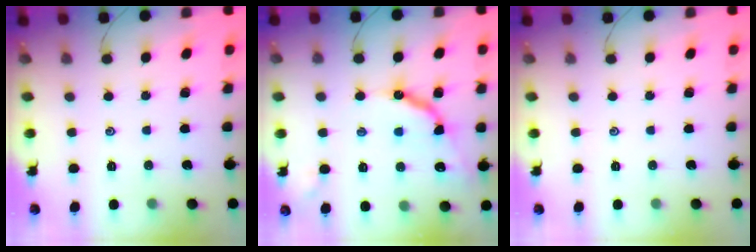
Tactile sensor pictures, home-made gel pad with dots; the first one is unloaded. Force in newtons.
{"total": 11.0, "press": 10.9, "slide": 1.0}
{"total": 0.0}